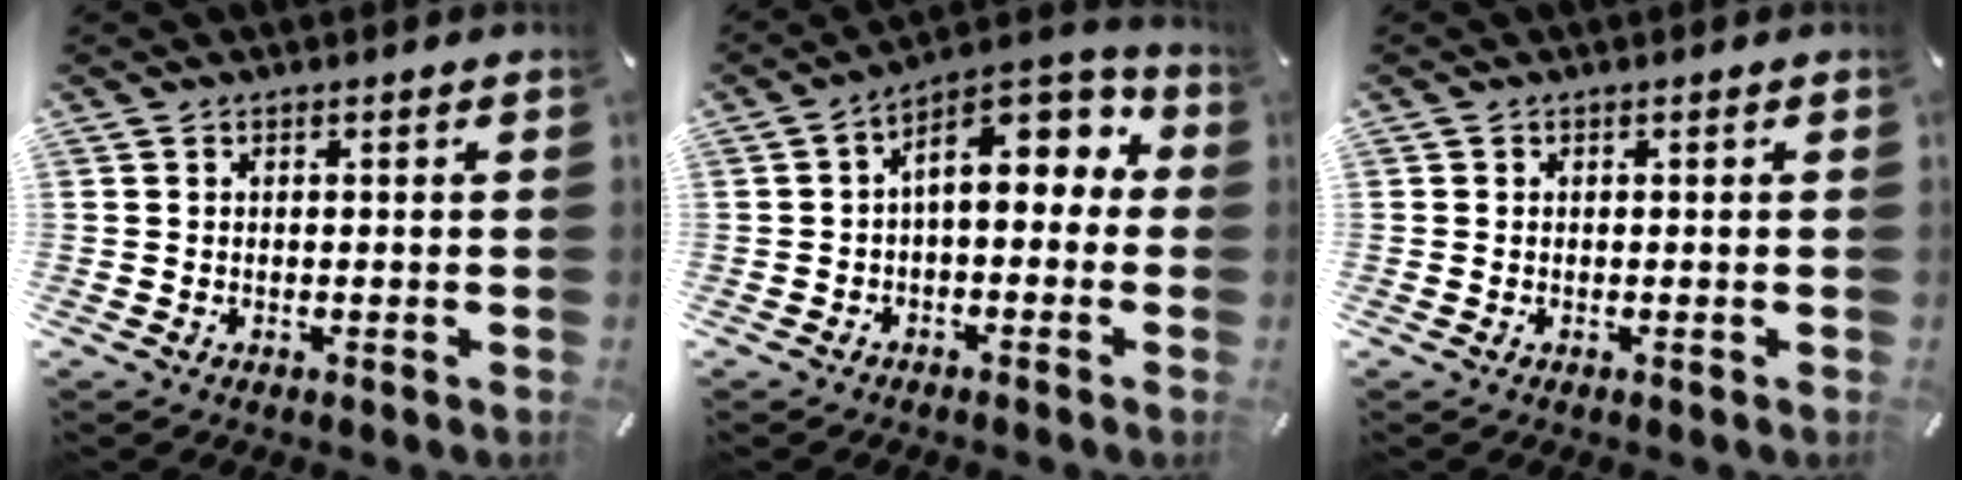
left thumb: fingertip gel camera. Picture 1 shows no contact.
{"total": 10.9, "force": [3.6, 5.9, 8.5], "torque": [-0.119, -0.031, 0.061]}
{"total": 0.0}